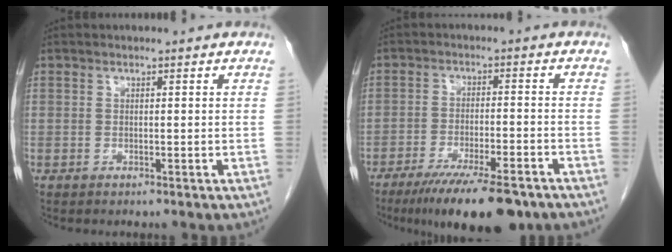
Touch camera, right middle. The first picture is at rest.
{"total": 13.7, "force": [-10.2, 2.6, 8.8], "torque": [-0.123, -0.024, -0.159]}